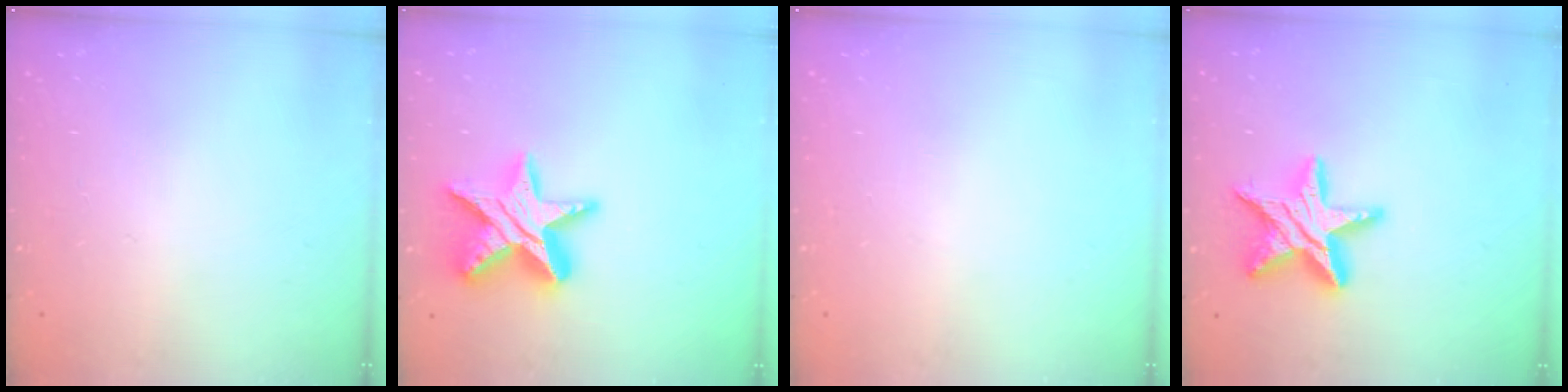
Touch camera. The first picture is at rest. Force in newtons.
{"total": 17.2, "press": 17.1, "slide": 1.3}
{"total": 0.0}
{"total": 17.5, "press": 17.5, "slide": 1.4}